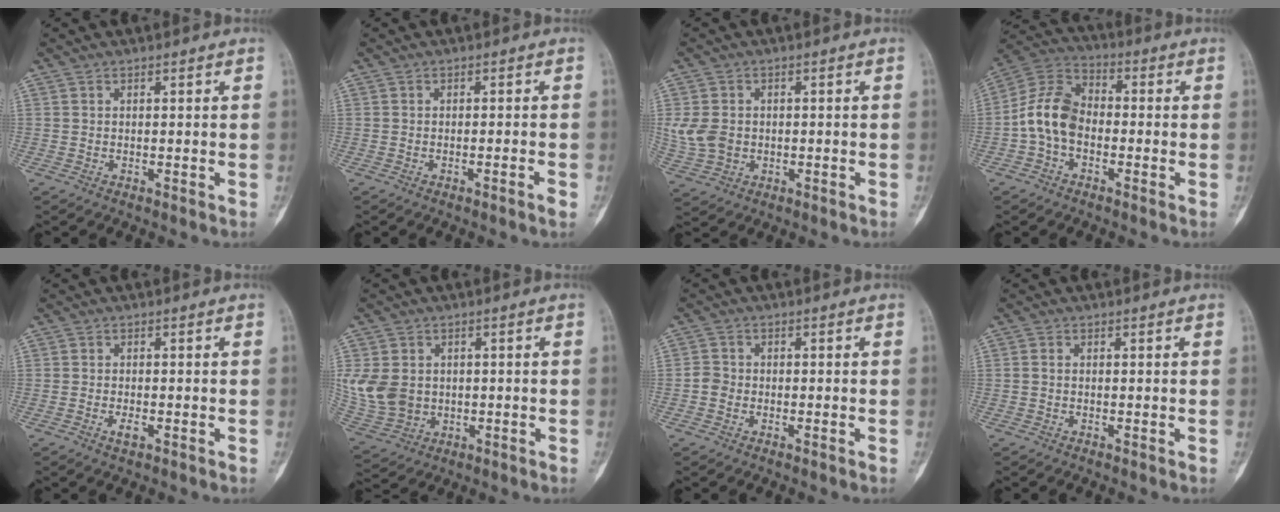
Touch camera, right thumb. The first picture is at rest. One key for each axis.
{"total": 1.5, "fx": -0.9, "fy": -0.1, "fz": 1.2, "tx": -0.022, "ty": 0.005, "tz": -0.015}
{"total": 6.5, "fx": -0.3, "fy": 5.2, "fz": 3.9, "tx": -0.069, "ty": 0.007, "tz": 0.002}
{"total": 10.3, "fx": -2.2, "fy": 7.1, "fz": 7.1, "tx": -0.125, "ty": 0.036, "tz": -0.057}
{"total": 2.0, "fx": -0.9, "fy": 0.8, "fz": 1.5, "tx": -0.024, "ty": 0.004, "tz": -0.017}
{"total": 10.6, "fx": 0.3, "fy": 8.6, "fz": 6.2, "tx": -0.122, "ty": 0.005, "tz": 0.024}
{"total": 2.5, "fx": -0.8, "fy": 2.1, "fz": 1.0, "tx": -0.007, "ty": 0.011, "tz": -0.023}
{"total": 0.7, "fx": -0.2, "fy": 0.5, "fz": 0.5, "tx": -0.004, "ty": 0.003, "tz": -0.006}